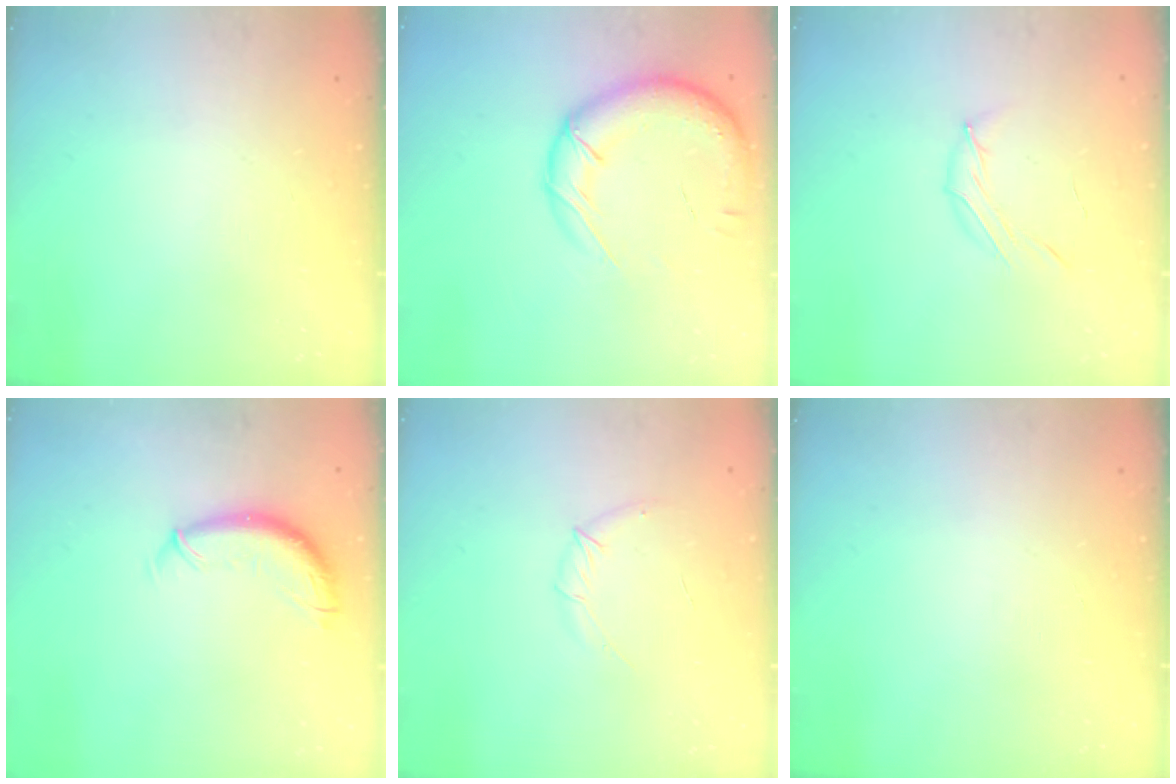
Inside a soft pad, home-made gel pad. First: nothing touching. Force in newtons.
{"total": 18.0, "press": 17.4, "slide": 4.4}
{"total": 7.0, "press": 6.9, "slide": 1.4}
{"total": 10.4, "press": 10.3, "slide": 0.9}
{"total": 5.7, "press": 5.5, "slide": 1.6}
{"total": 0.0}